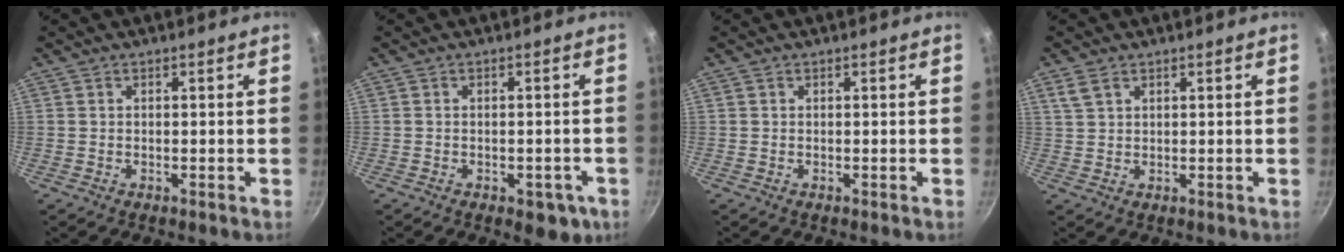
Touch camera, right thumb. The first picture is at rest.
{"total": 5.4, "force": [-2.4, 3.0, 3.7], "torque": [-0.021, 0.016, -0.018]}
{"total": 0.0}
{"total": 3.1, "force": [1.8, 1.9, 1.7], "torque": [-0.031, -0.002, 0.039]}